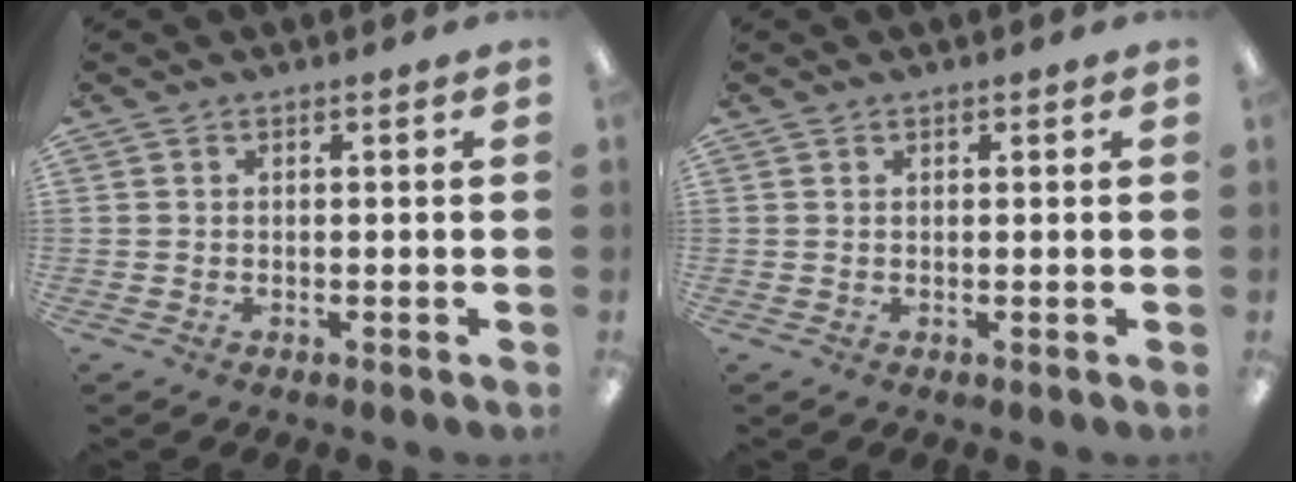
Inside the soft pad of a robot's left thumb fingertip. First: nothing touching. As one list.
[{"total": 0.6, "force": [0.5, 0.3, 0.2], "torque": [-0.004, 0.001, 0.010]}]